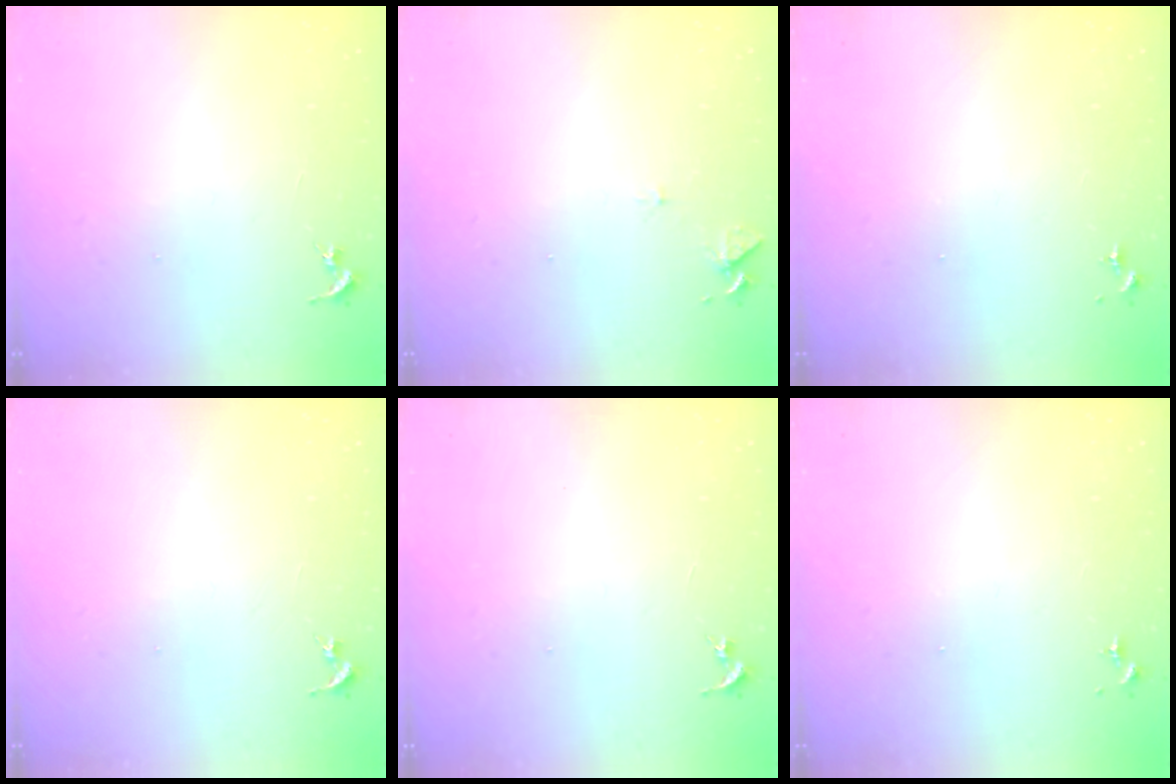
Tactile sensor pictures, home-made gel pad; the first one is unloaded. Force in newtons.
{"total": 6.2, "press": 6.2, "slide": 0.6}
{"total": 0.0}
{"total": 0.0}
{"total": 0.0}
{"total": 0.0}